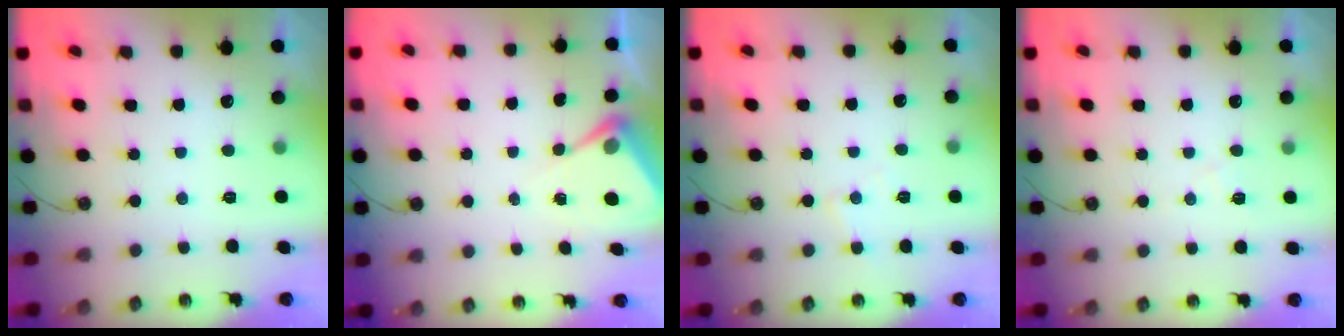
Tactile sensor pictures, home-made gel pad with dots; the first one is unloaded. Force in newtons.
{"total": 5.8, "press": 5.8, "slide": 0.5}
{"total": 6.2, "press": 6.2, "slide": 0.7}
{"total": 7.4, "press": 7.4, "slide": 0.8}